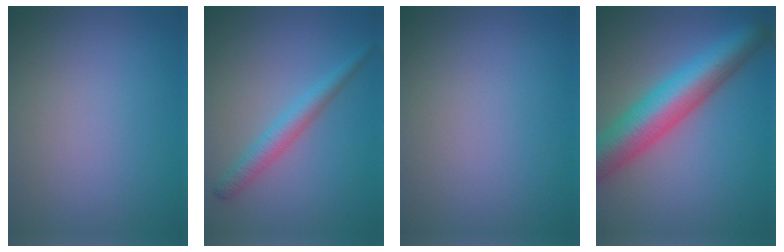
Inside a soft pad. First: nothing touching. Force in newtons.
{"total": 2.6, "press": 2.6, "slide": 0.1}
{"total": 0.0}
{"total": 8.7, "press": 8.7, "slide": 0.4}